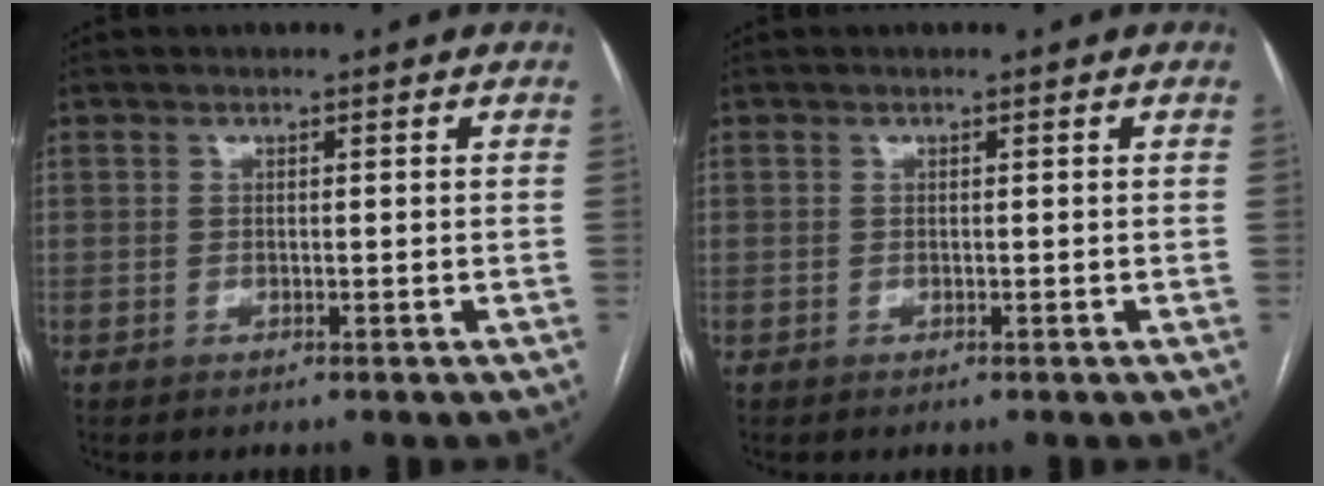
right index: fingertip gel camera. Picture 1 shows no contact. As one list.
[{"total": 0.0}]